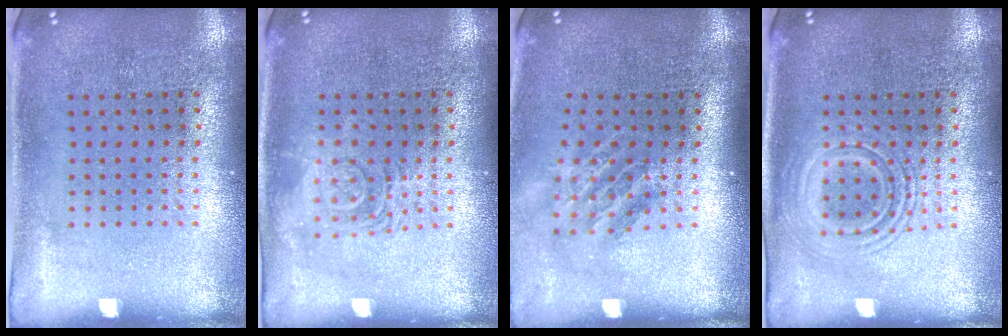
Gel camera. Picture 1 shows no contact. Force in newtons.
{"total": 1.6, "press": 1.6, "slide": 0.3}
{"total": 1.6, "press": 1.1, "slide": 1.1}
{"total": 2.7, "press": 2.6, "slide": 0.4}